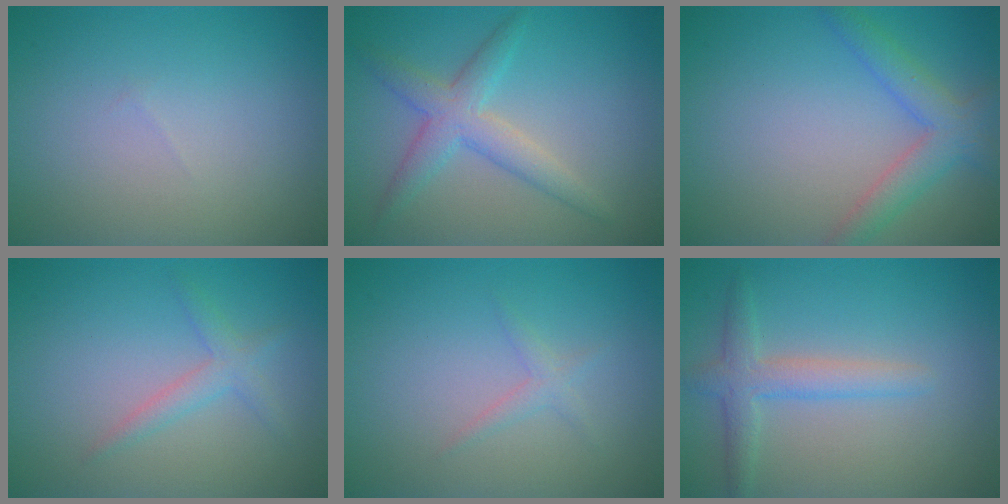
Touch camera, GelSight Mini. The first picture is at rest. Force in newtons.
{"total": 3.6, "press": 3.6, "slide": 0.1}
{"total": 3.5, "press": 3.5, "slide": 0.1}
{"total": 1.9, "press": 1.9, "slide": 0.1}
{"total": 1.1, "press": 1.1, "slide": 0.0}
{"total": 2.8, "press": 2.8, "slide": 0.1}